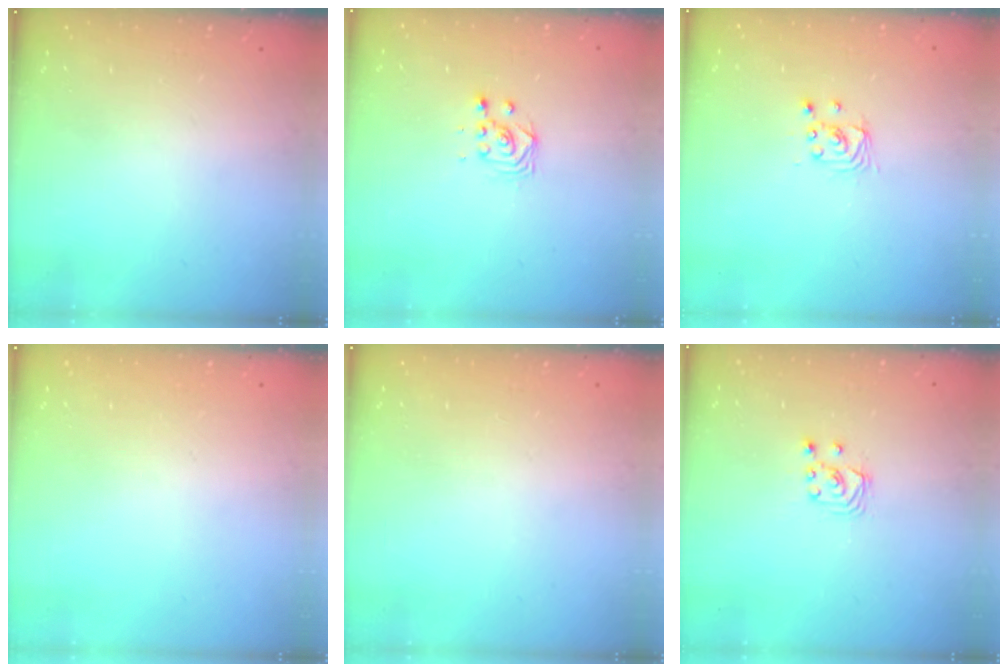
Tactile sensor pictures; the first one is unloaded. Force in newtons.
{"total": 2.9, "press": 2.9, "slide": 0.1}
{"total": 2.8, "press": 2.8, "slide": 0.1}
{"total": 0.0}
{"total": 0.0}
{"total": 3.0, "press": 3.0, "slide": 0.3}